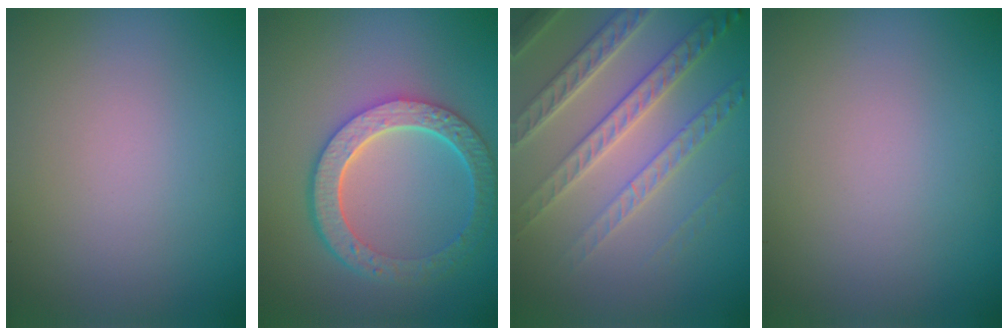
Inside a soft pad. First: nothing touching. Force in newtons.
{"total": 6.0, "press": 4.5, "slide": 3.9}
{"total": 6.6, "press": 4.7, "slide": 4.5}
{"total": 0.0}